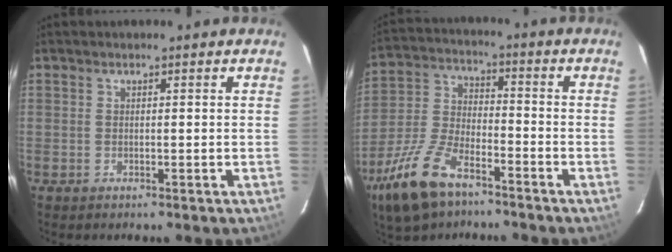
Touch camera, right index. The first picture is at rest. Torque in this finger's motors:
{"motor_torque": [1.08, -1.06, 0.61, 0.14]}